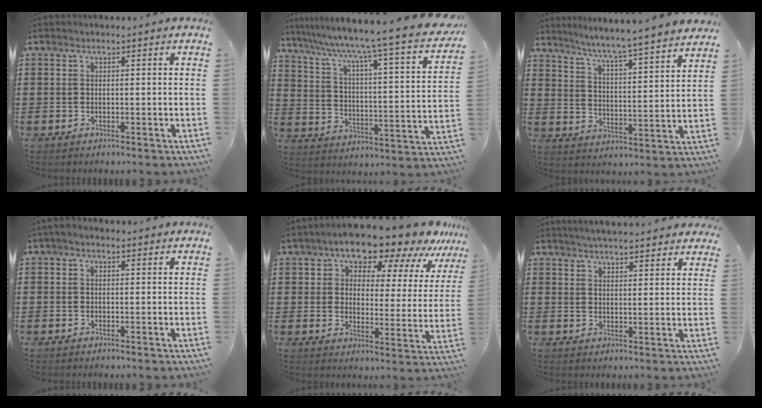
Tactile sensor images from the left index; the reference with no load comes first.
{"total": 6.9, "force": [5.6, -1.2, 4.0], "torque": [-0.102, -0.056, 0.077]}
{"total": 5.2, "force": [4.8, -1.2, 1.6], "torque": [-0.056, -0.046, 0.072]}
{"total": 1.1, "force": [0.5, 0.7, 0.7], "torque": [-0.015, 0.006, 0.007]}
{"total": 11.5, "force": [10.1, 3.3, 4.5], "torque": [-0.101, -0.055, 0.176]}
{"total": 4.1, "force": [4.1, -0.1, 0.6], "torque": [-0.024, -0.017, 0.074]}